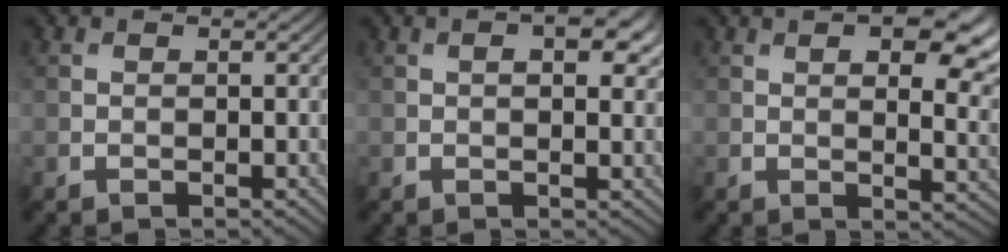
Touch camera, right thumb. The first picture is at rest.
{"total": 4.6, "force": [1.5, 2.1, 3.8], "torque": [-0.058, 0.001, 0.022]}
{"total": 12.2, "force": [5.1, 5.0, 9.8], "torque": [-0.146, 0.006, 0.068]}